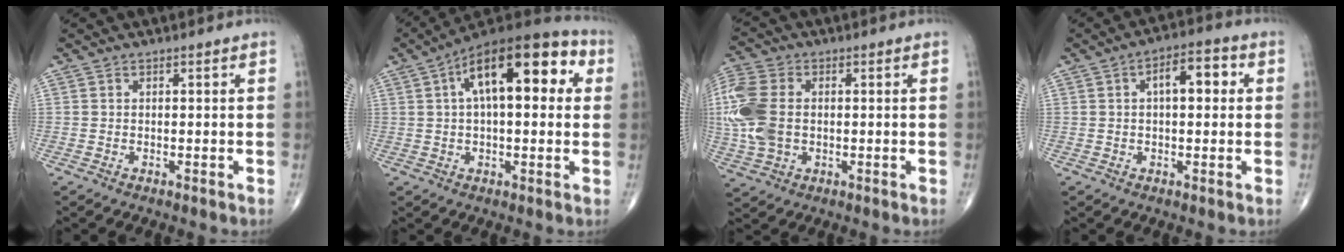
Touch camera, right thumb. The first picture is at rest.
{"total": 19.4, "force": [5.3, 8.6, 16.5], "torque": [-0.233, 0.031, 0.072]}
{"total": 13.5, "force": [0.3, 9.1, 9.9], "torque": [-0.252, 0.007, 0.009]}
{"total": 7.0, "force": [1.3, 3.3, 6.1], "torque": [-0.080, 0.018, 0.013]}